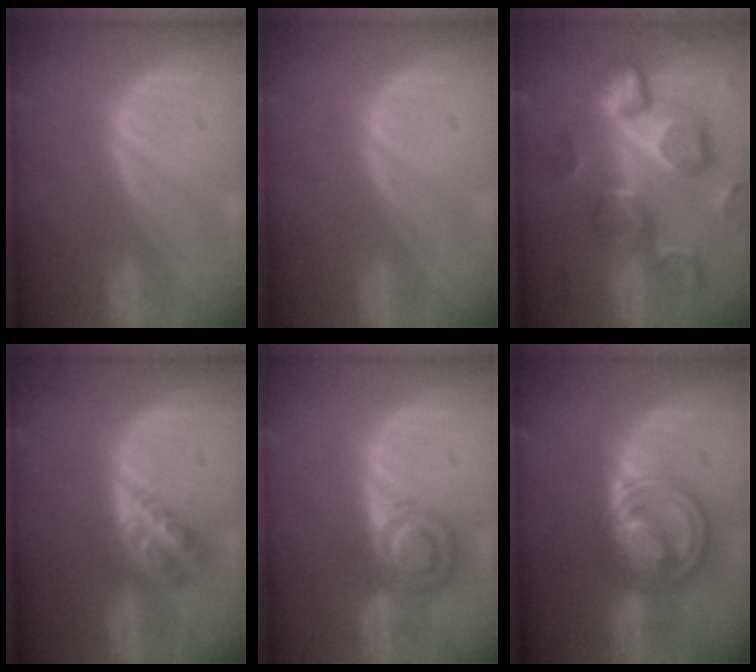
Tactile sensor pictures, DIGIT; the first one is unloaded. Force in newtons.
{"total": 0.0}
{"total": 13.1, "press": 11.4, "slide": 6.4}
{"total": 4.8, "press": 4.3, "slide": 2.0}
{"total": 7.1, "press": 6.2, "slide": 3.5}
{"total": 8.8, "press": 8.8, "slide": 0.7}